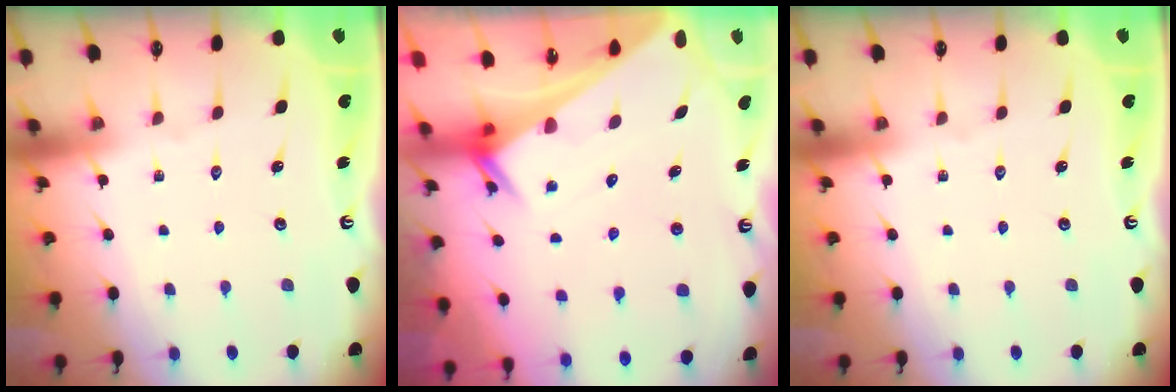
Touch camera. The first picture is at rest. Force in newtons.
{"total": 3.0, "press": 3.0, "slide": 0.1}
{"total": 0.0}